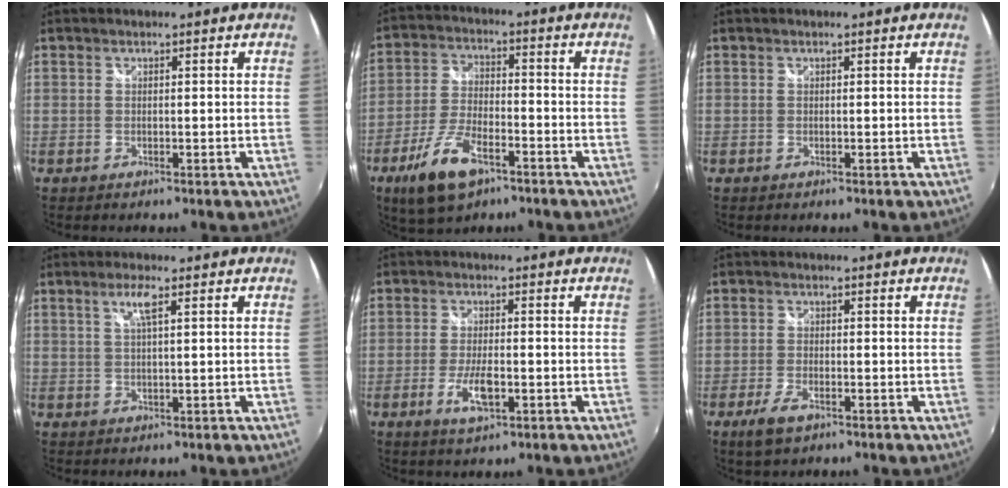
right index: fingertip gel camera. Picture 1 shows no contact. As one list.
[{"total": 11.8, "force": [-6.7, 5.0, 8.3], "torque": [-0.184, -0.014, -0.125]}, {"total": 0.0}, {"total": 3.2, "force": [1.4, 0.1, 2.9], "torque": [-0.055, 0.002, 0.025]}, {"total": 5.8, "force": [-2.2, 1.7, 5.0], "torque": [-0.108, -0.008, -0.041]}, {"total": 4.8, "force": [-2.9, 2.0, 3.2], "torque": [-0.080, -0.009, -0.054]}]